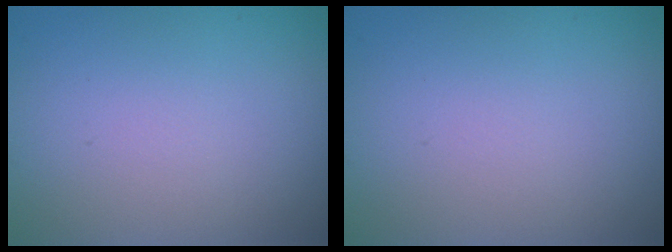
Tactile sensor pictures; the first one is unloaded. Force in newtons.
{"total": 0.0}